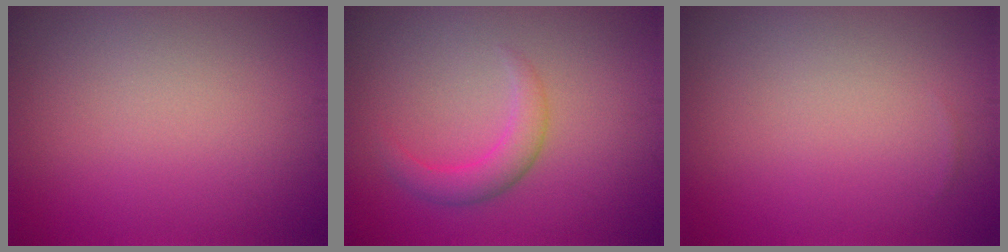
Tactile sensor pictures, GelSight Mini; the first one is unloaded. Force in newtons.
{"total": 2.5, "press": 2.5, "slide": 0.0}
{"total": 0.0}